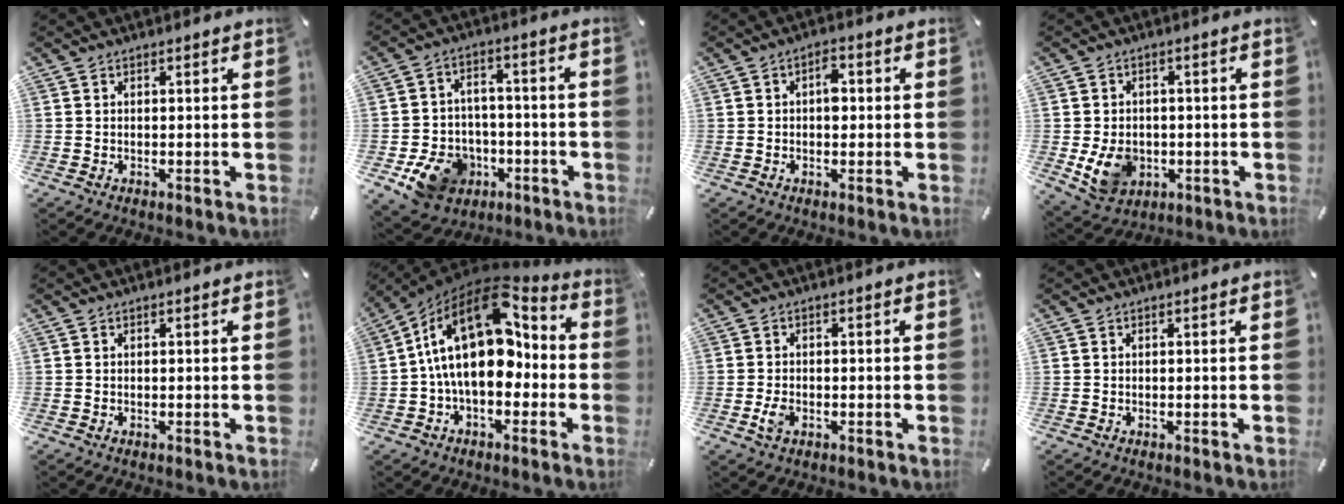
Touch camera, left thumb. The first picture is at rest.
{"total": 12.0, "force": [-5.4, 9.4, 5.1], "torque": [-0.104, 0.038, -0.091]}
{"total": 3.8, "force": [0.2, 2.4, 3.0], "torque": [-0.035, 0.002, -0.004]}
{"total": 8.9, "force": [-1.5, 7.3, 4.9], "torque": [-0.093, 0.006, -0.026]}
{"total": 0.0}
{"total": 20.7, "force": [3.7, 12.3, 16.2], "torque": [-0.292, -0.028, 0.060]}
{"total": 3.1, "force": [-1.0, 1.9, 2.1], "torque": [-0.050, 0.000, -0.021]}
{"total": 0.0}